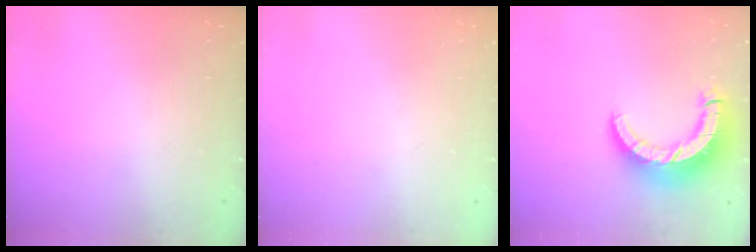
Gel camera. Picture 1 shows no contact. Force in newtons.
{"total": 0.0}
{"total": 13.5, "press": 13.4, "slide": 1.5}